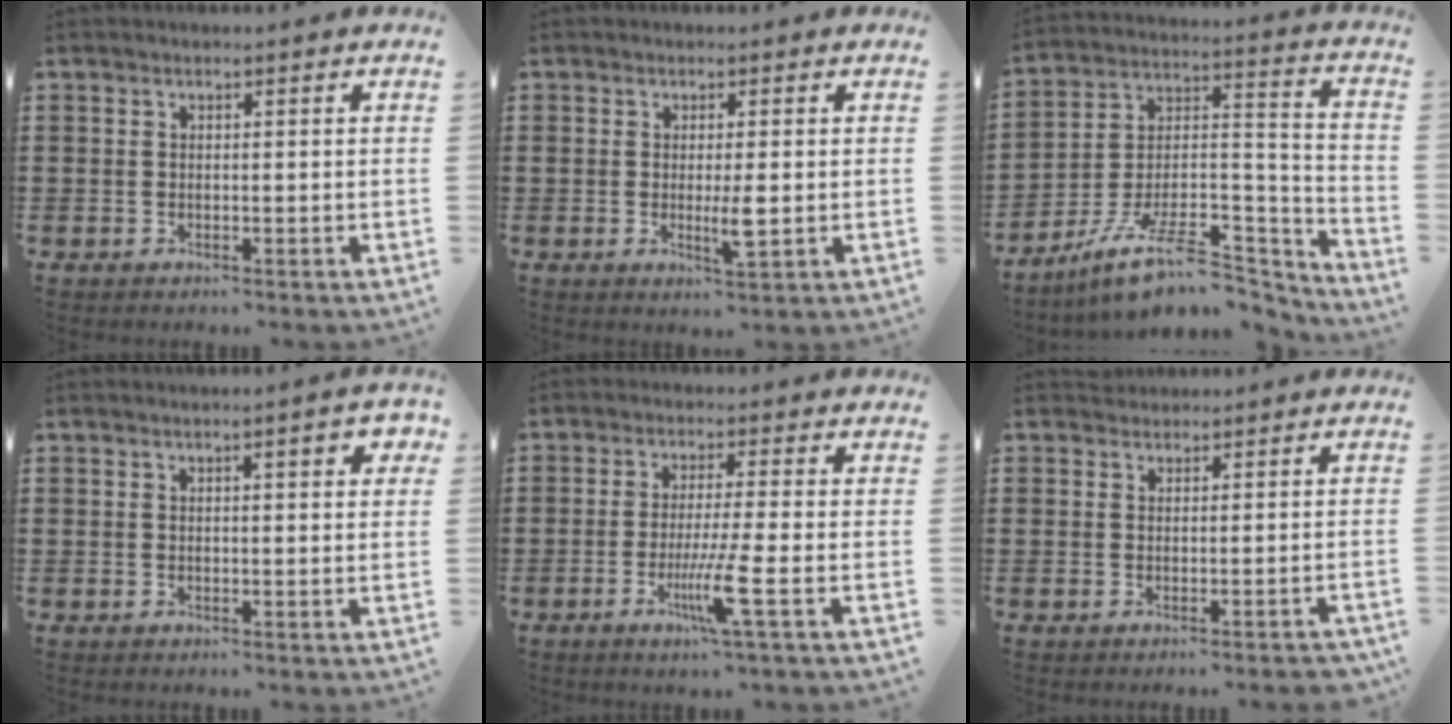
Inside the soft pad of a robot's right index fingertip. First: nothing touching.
{"total": 3.7, "force": [-0.5, 0.6, 3.6], "torque": [-0.069, -0.004, -0.012]}
{"total": 12.0, "force": [-8.5, 4.8, 7.0], "torque": [-0.119, 0.027, -0.153]}
{"total": 2.6, "force": [0.9, 0.5, 2.4], "torque": [-0.039, 0.002, 0.012]}
{"total": 7.1, "force": [-2.5, -0.2, 6.6], "torque": [-0.130, -0.025, -0.047]}
{"total": 0.0}